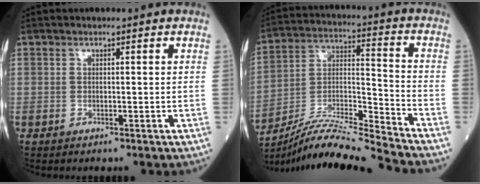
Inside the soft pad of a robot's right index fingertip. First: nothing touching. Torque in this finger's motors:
{"motor_torque": [0.61, -0.77, 0.33, 0.09]}